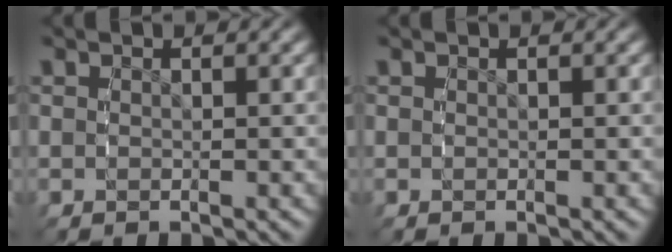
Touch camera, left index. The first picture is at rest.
{"total": 0.0}